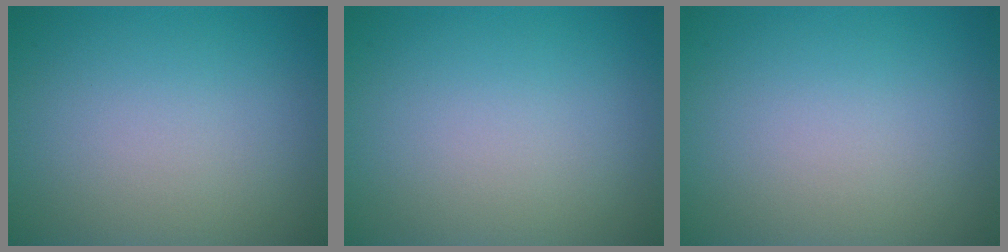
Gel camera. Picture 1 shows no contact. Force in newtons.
{"total": 0.0}
{"total": 0.0}